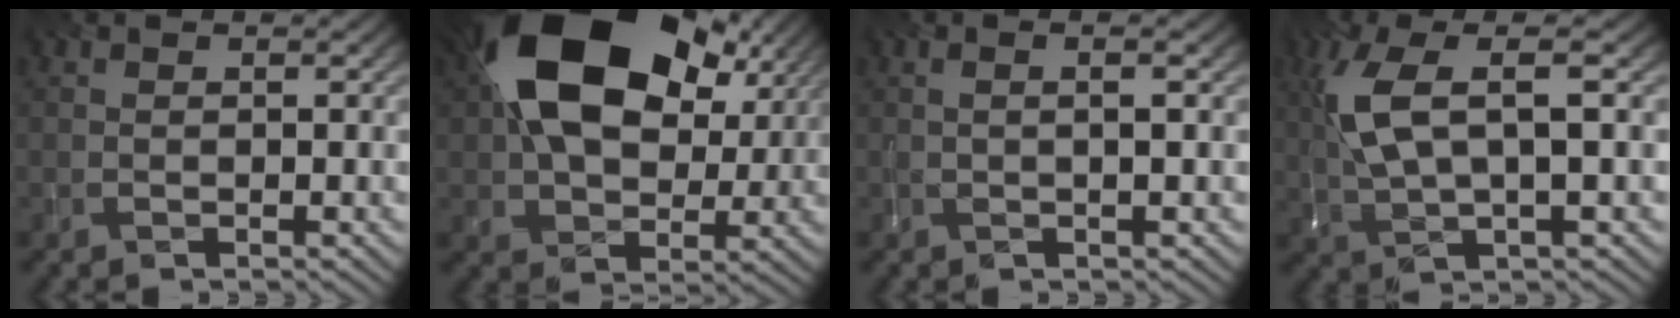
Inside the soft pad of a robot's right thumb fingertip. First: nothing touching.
{"total": 19.5, "force": [6.8, 12.5, 13.4], "torque": [-0.251, 0.023, 0.116]}
{"total": 1.7, "force": [0.0, -0.1, 1.7], "torque": [-0.023, 0.004, 0.000]}
{"total": 9.1, "force": [2.2, 2.6, 8.5], "torque": [-0.191, 0.012, 0.040]}